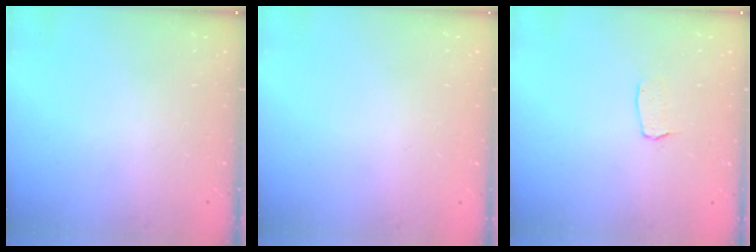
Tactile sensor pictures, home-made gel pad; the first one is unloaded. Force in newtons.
{"total": 0.0}
{"total": 2.9, "press": 2.9, "slide": 0.2}